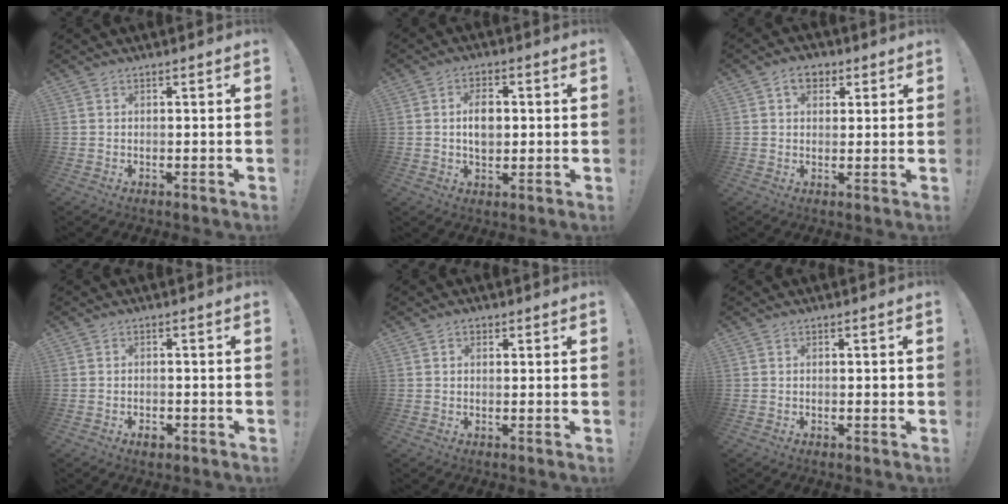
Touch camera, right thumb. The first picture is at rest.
{"total": 7.0, "force": [0.4, 4.8, 5.1], "torque": [-0.082, 0.006, 0.004]}
{"total": 5.7, "force": [2.5, 4.1, 3.1], "torque": [-0.041, 0.002, 0.045]}
{"total": 2.3, "force": [-1.7, 1.3, 1.1], "torque": [-0.004, 0.007, -0.029]}
{"total": 1.2, "force": [0.2, 1.0, 0.6], "torque": [-0.008, 0.002, 0.003]}
{"total": 0.7, "force": [-0.3, 0.6, 0.4], "torque": [-0.007, 0.004, -0.004]}